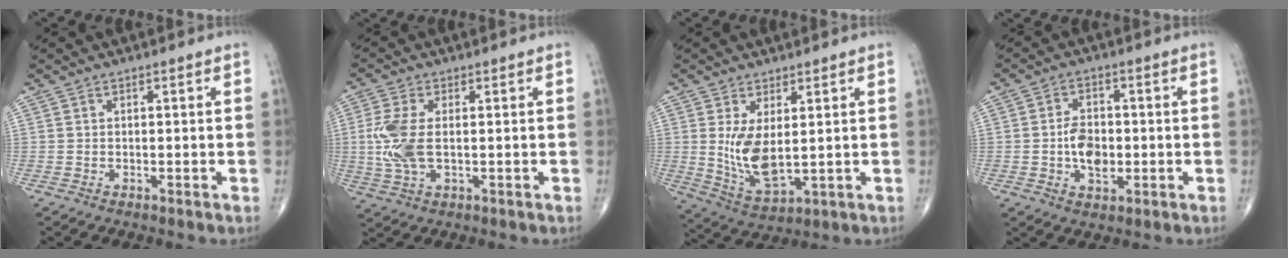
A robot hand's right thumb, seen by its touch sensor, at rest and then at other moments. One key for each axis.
{"total": 7.8, "fx": 0.1, "fy": 3.8, "fz": 6.8, "tx": -0.170, "ty": -0.004, "tz": 0.004}
{"total": 8.6, "fx": 1.2, "fy": 3.8, "fz": 7.7, "tx": -0.147, "ty": -0.025, "tz": 0.039}
{"total": 6.6, "fx": -0.8, "fy": 4.2, "fz": 5.1, "tx": -0.072, "ty": 0.004, "tz": -0.016}